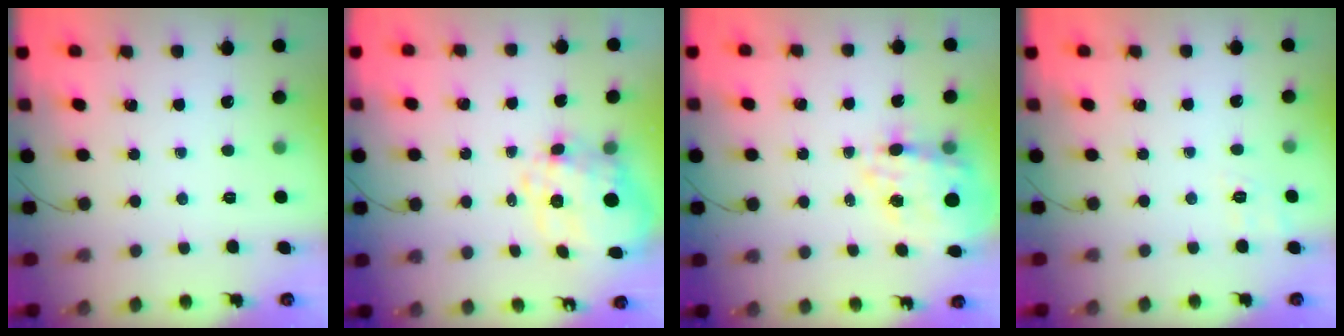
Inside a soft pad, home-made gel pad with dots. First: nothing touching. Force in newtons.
{"total": 12.9, "press": 12.5, "slide": 3.3}
{"total": 13.1, "press": 12.6, "slide": 3.5}
{"total": 2.5, "press": 1.6, "slide": 1.9}